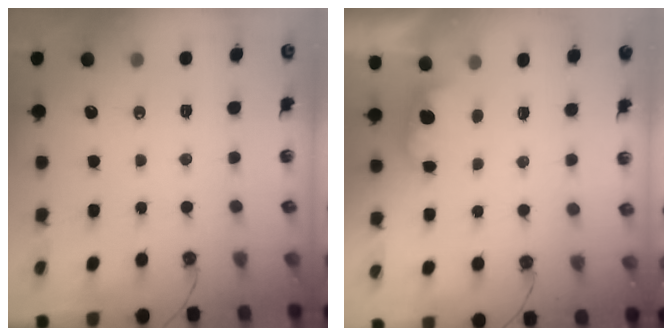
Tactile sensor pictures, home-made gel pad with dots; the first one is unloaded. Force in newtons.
{"total": 2.0, "press": 1.8, "slide": 0.8}